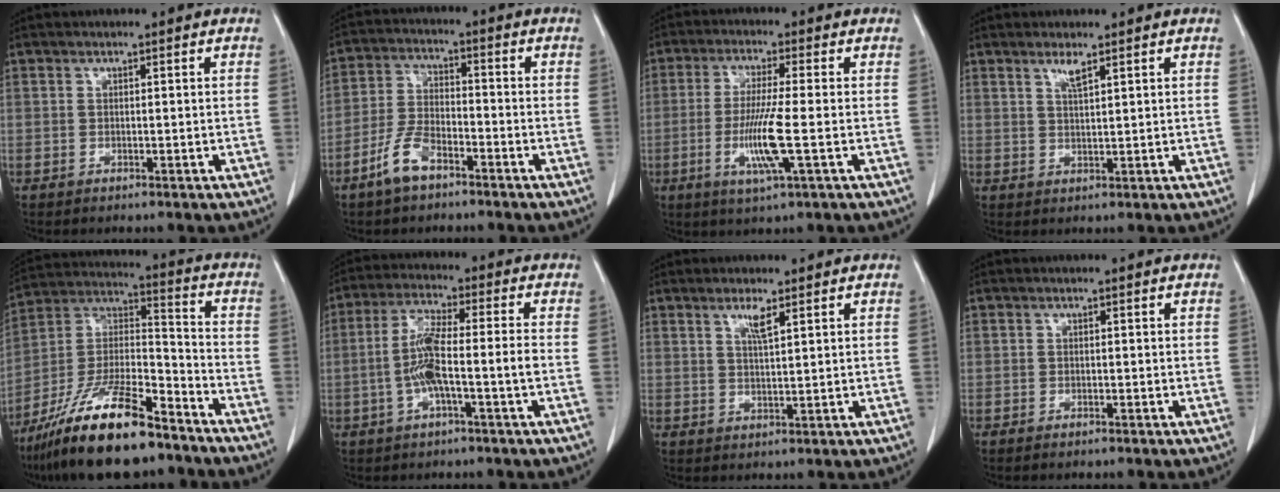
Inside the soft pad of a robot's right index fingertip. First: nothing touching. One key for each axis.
{"total": 6.7, "fx": -4.4, "fy": 2.7, "fz": 4.2, "tx": -0.099, "ty": 0.001, "tz": -0.089}
{"total": 8.4, "fx": -2.0, "fy": -0.3, "fz": 8.2, "tx": -0.164, "ty": -0.017, "tz": -0.039}
{"total": 2.1, "fx": 1.5, "fy": 0.0, "fz": 1.5, "tx": -0.035, "ty": -0.003, "tz": 0.030}
{"total": 19.4, "fx": -14.2, "fy": 4.0, "fz": 12.6, "tx": -0.261, "ty": -0.011, "tz": -0.257}
{"total": 7.9, "fx": -1.9, "fy": 0.4, "fz": 7.7, "tx": -0.160, "ty": 0.015, "tz": -0.038}
{"total": 2.6, "fx": 1.6, "fy": 0.0, "fz": 2.1, "tx": -0.047, "ty": -0.002, "tz": 0.031}
{"total": 0.6, "fx": -0.6, "fy": 0.1, "fz": 0.3, "tx": -0.010, "ty": -0.002, "tz": -0.008}